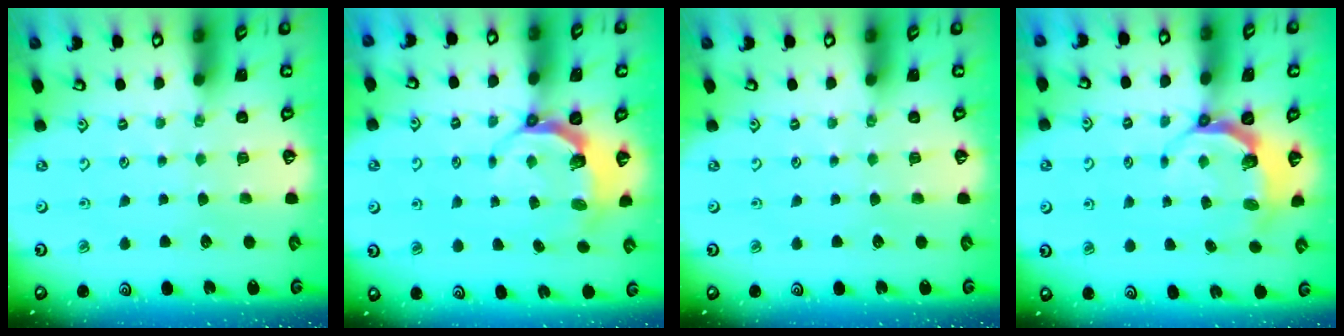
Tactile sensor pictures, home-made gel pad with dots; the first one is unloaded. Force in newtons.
{"total": 5.6, "press": 4.5, "slide": 3.3}
{"total": 0.0}
{"total": 5.6, "press": 4.5, "slide": 3.3}